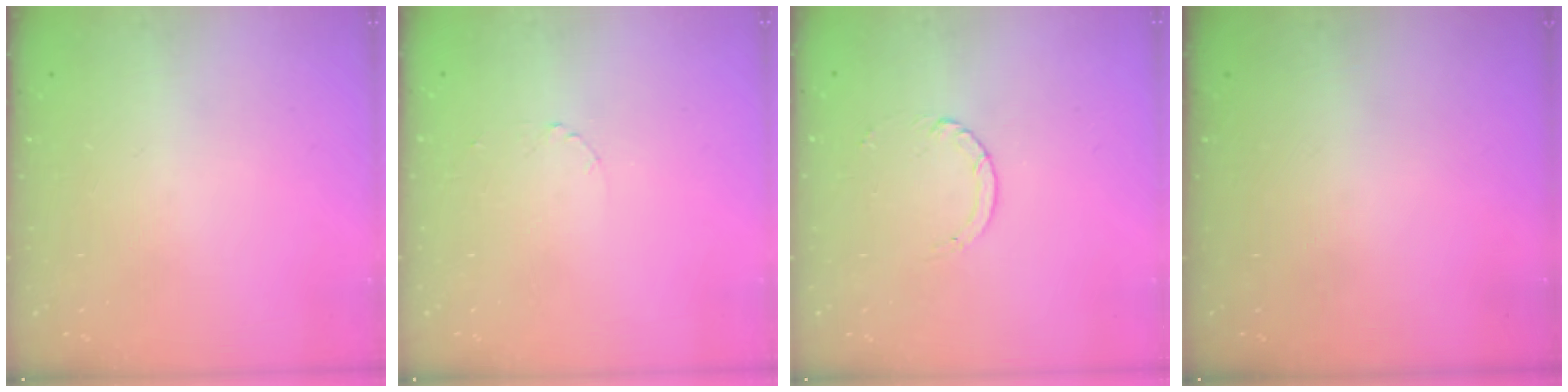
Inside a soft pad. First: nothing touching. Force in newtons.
{"total": 1.3, "press": 1.3, "slide": 0.1}
{"total": 2.5, "press": 2.4, "slide": 0.2}
{"total": 0.0}